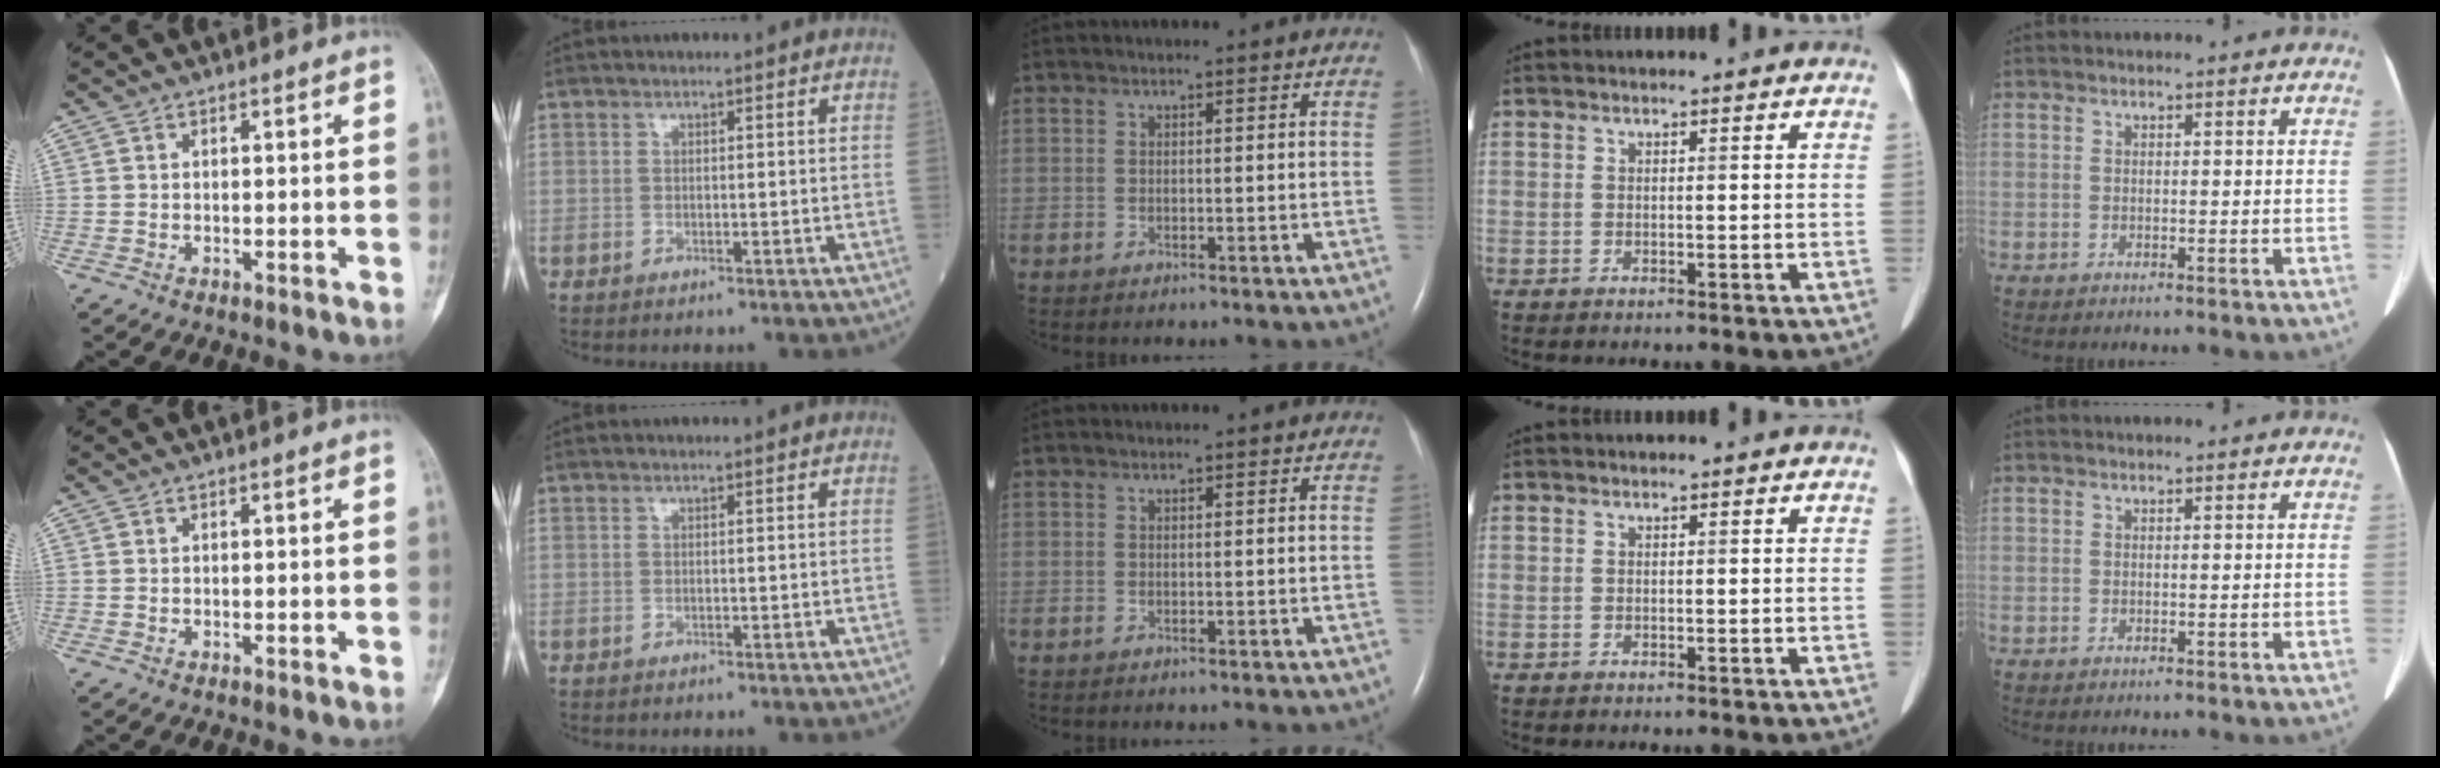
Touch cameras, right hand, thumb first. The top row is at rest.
{}